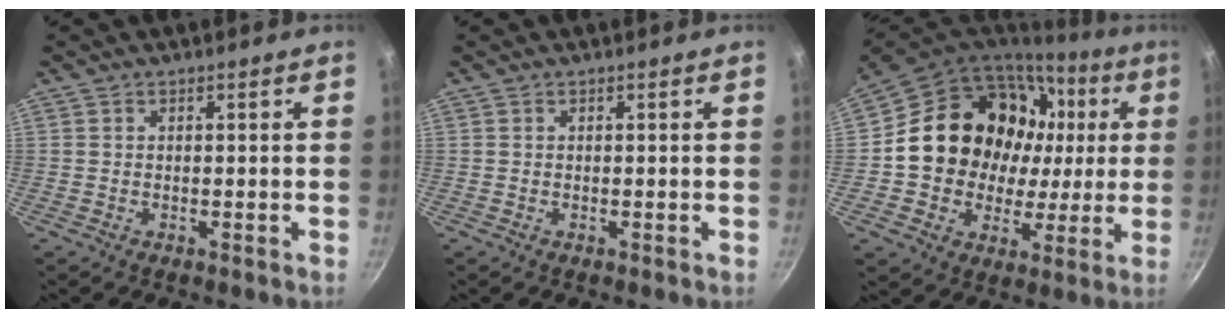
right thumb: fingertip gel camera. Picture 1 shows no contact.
{"total": 0.0}
{"total": 22.3, "force": [3.8, 18.4, 11.9], "torque": [-0.183, 0.033, 0.073]}